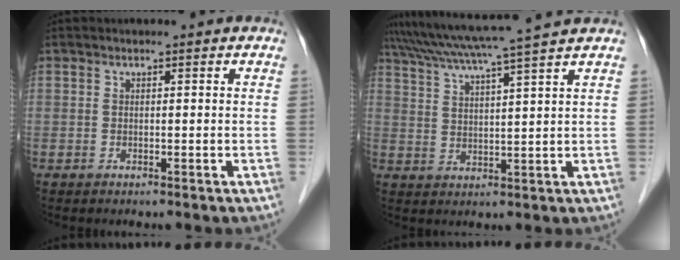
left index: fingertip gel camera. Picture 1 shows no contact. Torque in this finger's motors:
{"motor_torque": [0.74, -0.93, 0.32, 0.06]}